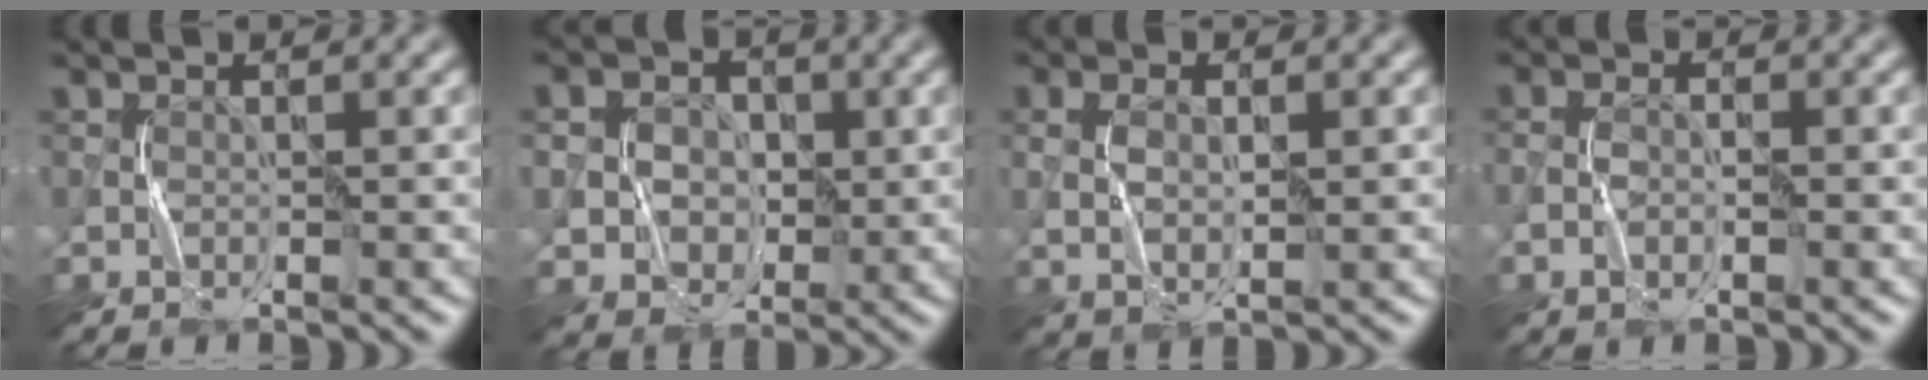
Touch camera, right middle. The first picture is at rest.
{"total": 7.5, "force": [0.6, 6.5, 3.8], "torque": [-0.063, 0.029, -0.009]}
{"total": 3.2, "force": [0.2, 1.7, 2.7], "torque": [-0.061, 0.000, 0.007]}
{"total": 1.9, "force": [-0.7, 1.0, 1.4], "torque": [-0.029, 0.003, -0.017]}